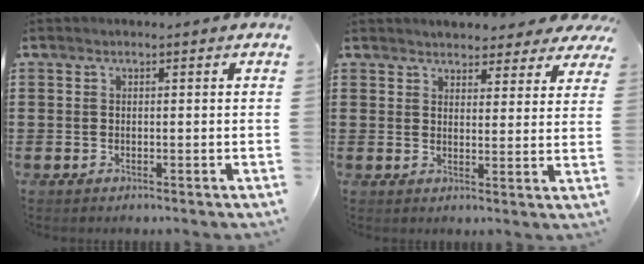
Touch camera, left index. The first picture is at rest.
{"total": 3.7, "force": [3.6, 0.6, 0.2], "torque": [-0.011, -0.015, 0.066]}